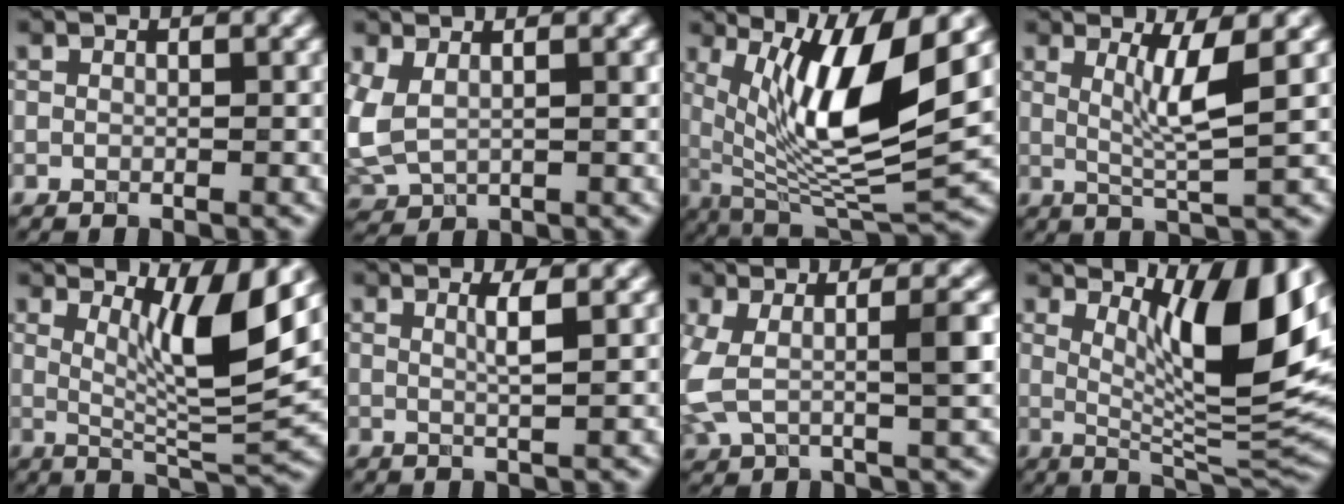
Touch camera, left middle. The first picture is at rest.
{"total": 3.2, "force": [1.1, 1.8, 2.4], "torque": [-0.073, -0.007, 0.035]}
{"total": 10.6, "force": [2.6, 2.9, 9.9], "torque": [-0.168, -0.015, 0.061]}
{"total": 3.9, "force": [1.0, 0.4, 3.7], "torque": [-0.073, -0.008, 0.027]}
{"total": 7.4, "force": [2.8, 1.3, 6.8], "torque": [-0.107, -0.015, 0.056]}
{"total": 1.9, "force": [0.6, 0.3, 1.8], "torque": [-0.030, 0.001, 0.009]}
{"total": 6.1, "force": [0.4, 2.0, 5.7], "torque": [-0.124, -0.001, 0.010]}
{"total": 10.6, "force": [3.9, 2.6, 9.5], "torque": [-0.141, -0.014, 0.077]}